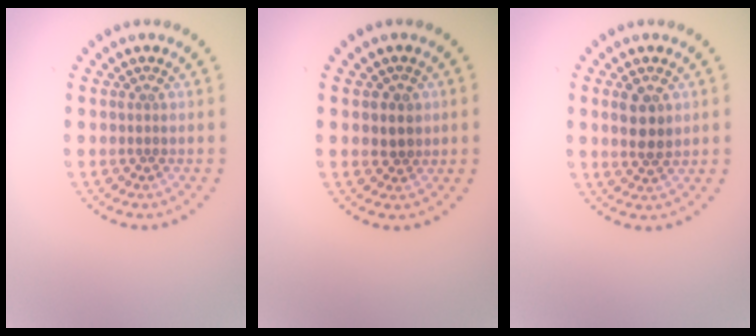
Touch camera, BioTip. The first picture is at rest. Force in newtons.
{"total": 1.5, "press": 1.4, "slide": 0.7}
{"total": 2.8, "press": 2.8, "slide": 0.7}